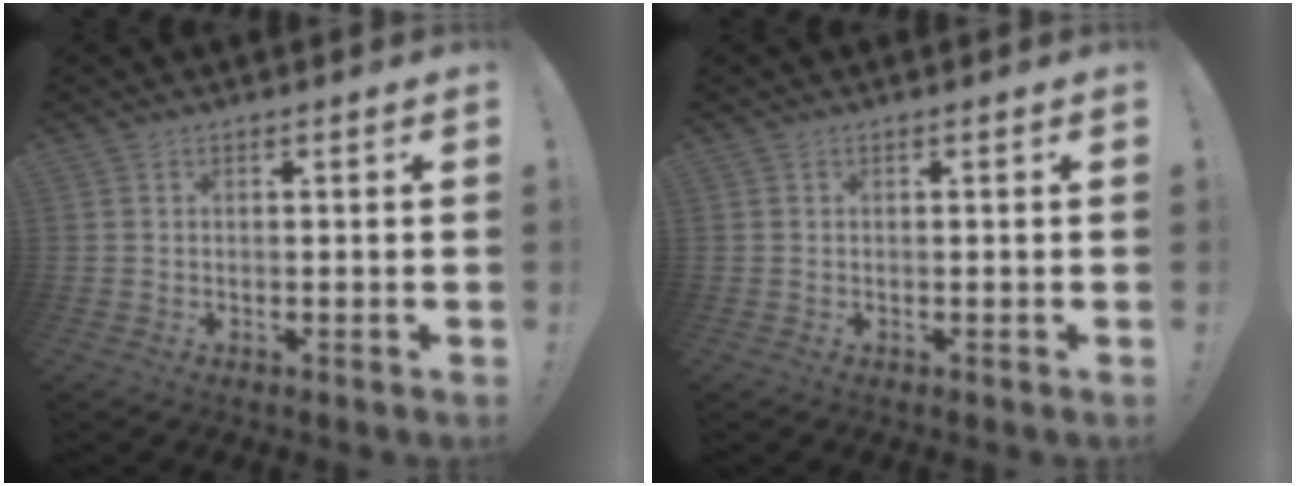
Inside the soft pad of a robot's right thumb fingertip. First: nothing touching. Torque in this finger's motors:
{"motor_torque": [-0.04, 0.04, 0.03, -0.03, 0.01]}